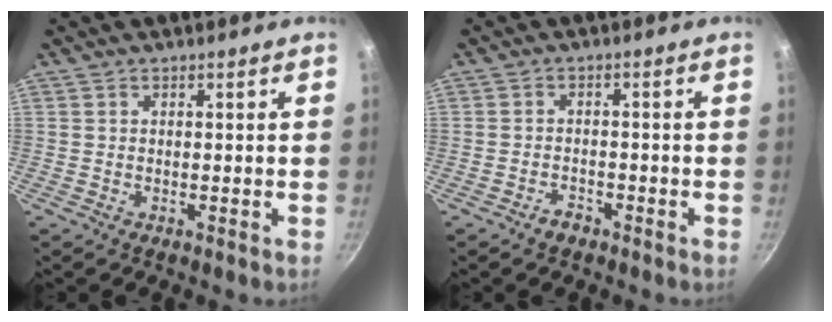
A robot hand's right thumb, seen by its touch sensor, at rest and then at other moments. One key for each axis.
{"total": 2.3, "fx": -1.8, "fy": 1.2, "fz": 0.8, "tx": -0.004, "ty": 0.023, "tz": -0.026}